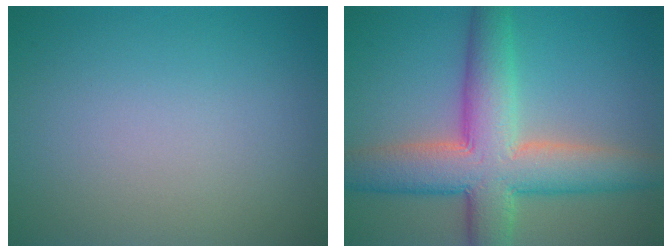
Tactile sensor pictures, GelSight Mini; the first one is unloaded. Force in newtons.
{"total": 9.4, "press": 9.4, "slide": 0.4}